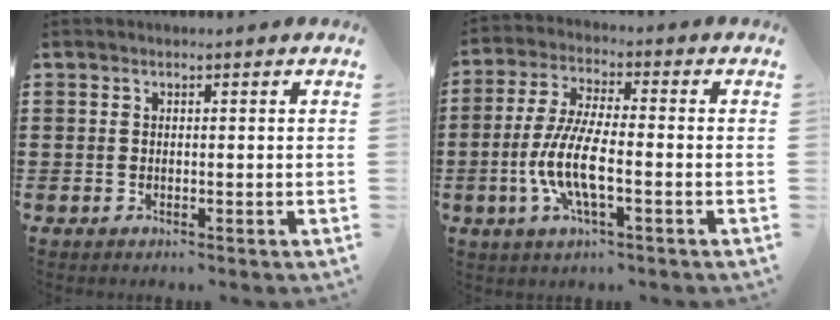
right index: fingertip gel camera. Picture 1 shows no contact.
{"total": 8.8, "force": [-2.8, 2.3, 8.0], "torque": [-0.181, -0.013, -0.060]}